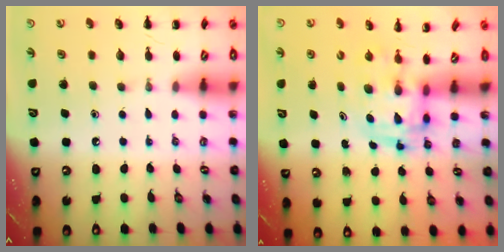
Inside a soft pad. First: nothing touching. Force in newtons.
{"total": 2.8, "press": 2.8, "slide": 0.5}